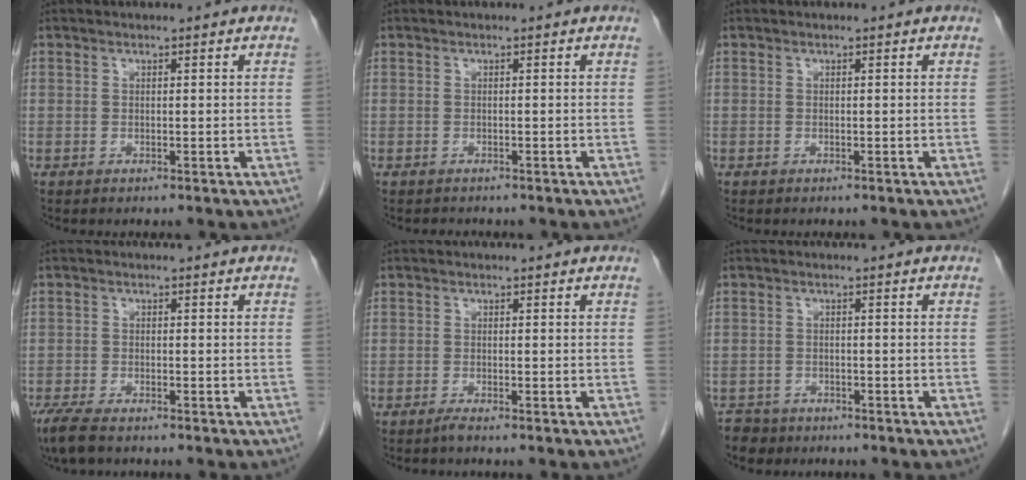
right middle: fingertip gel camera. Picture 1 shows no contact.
{"total": 1.0, "force": [-0.9, 0.3, 0.1], "torque": [-0.010, -0.003, -0.014]}
{"total": 0.0}
{"total": 5.3, "force": [-4.1, 1.4, 3.0], "torque": [-0.062, -0.014, -0.071]}
{"total": 0.9, "force": [-0.7, -0.2, 0.4], "torque": [-0.010, -0.001, -0.014]}
{"total": 3.1, "force": [-2.5, 1.9, -0.2], "torque": [-0.001, 0.005, -0.042]}